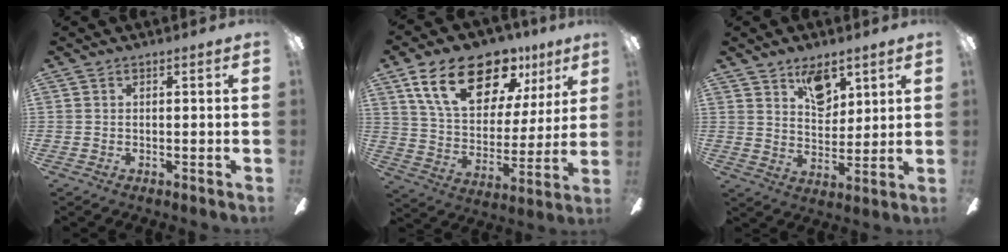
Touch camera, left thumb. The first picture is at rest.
{"total": 22.7, "force": [13.5, 11.8, 13.9], "torque": [-0.232, -0.058, 0.237]}
{"total": 9.2, "force": [6.0, 5.3, 4.6], "torque": [-0.051, -0.023, 0.103]}